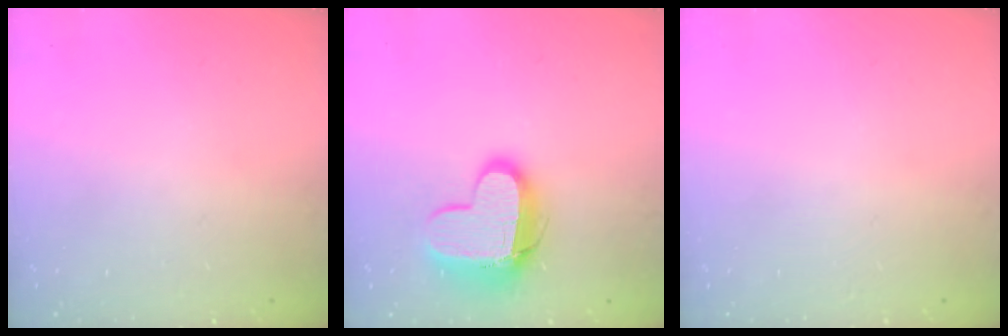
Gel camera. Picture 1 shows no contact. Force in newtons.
{"total": 12.9, "press": 12.9, "slide": 1.1}
{"total": 0.0}